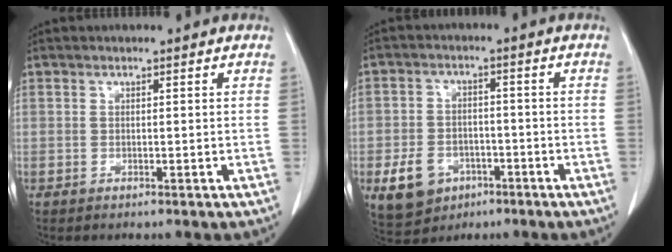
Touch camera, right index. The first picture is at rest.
{"total": 7.7, "force": [-3.2, 6.0, 3.5], "torque": [-0.070, 0.007, -0.040]}